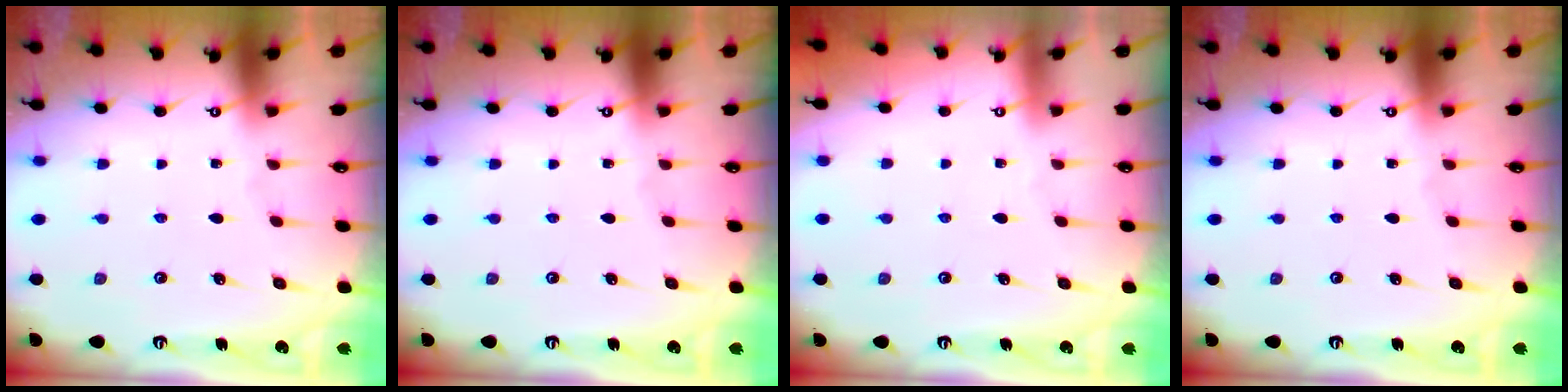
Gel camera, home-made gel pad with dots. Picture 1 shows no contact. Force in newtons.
{"total": 0.0}
{"total": 3.9, "press": 3.9, "slide": 0.1}
{"total": 0.0}